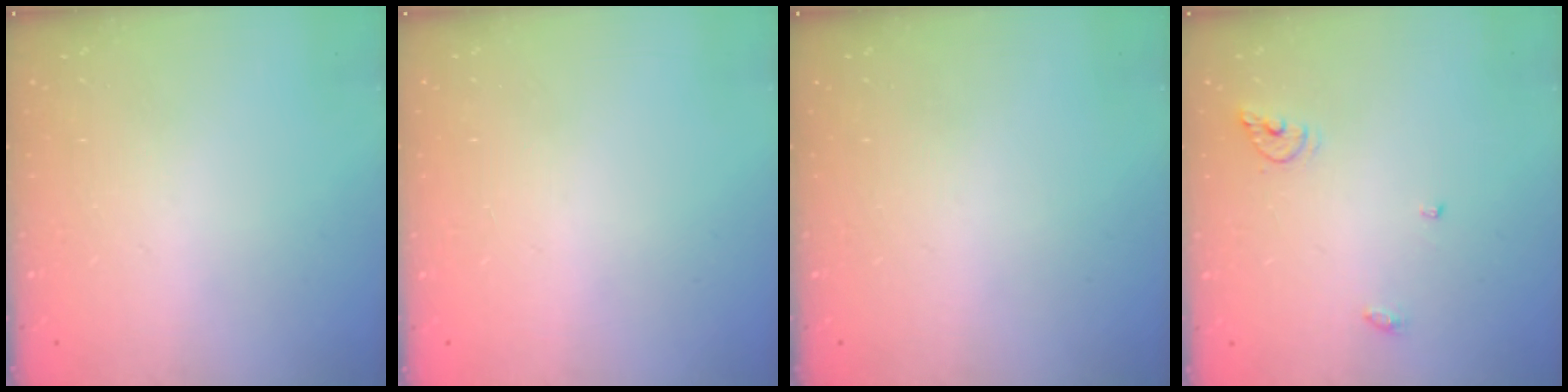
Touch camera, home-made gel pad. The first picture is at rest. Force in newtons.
{"total": 0.9, "press": 0.9, "slide": 0.0}
{"total": 0.0}
{"total": 5.8, "press": 5.8, "slide": 0.4}